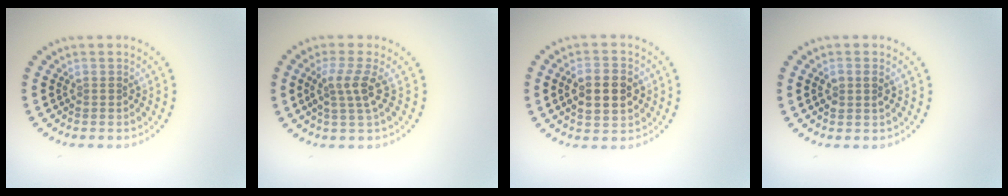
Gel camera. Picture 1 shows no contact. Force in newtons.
{"total": 2.7, "press": 2.0, "slide": 1.8}
{"total": 4.7, "press": 4.7, "slide": 0.2}
{"total": 1.4, "press": 1.3, "slide": 0.3}